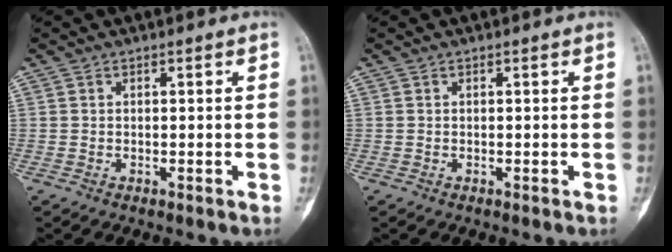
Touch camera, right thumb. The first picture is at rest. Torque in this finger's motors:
{"motor_torque": [0.12, 0.12, 0.00, 0.00, 0.00]}